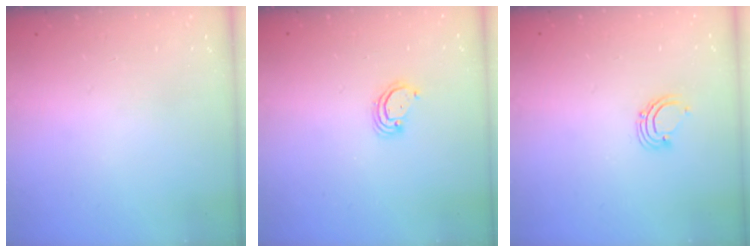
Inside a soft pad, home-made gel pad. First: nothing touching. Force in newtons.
{"total": 3.2, "press": 3.2, "slide": 0.2}
{"total": 2.9, "press": 2.9, "slide": 0.2}